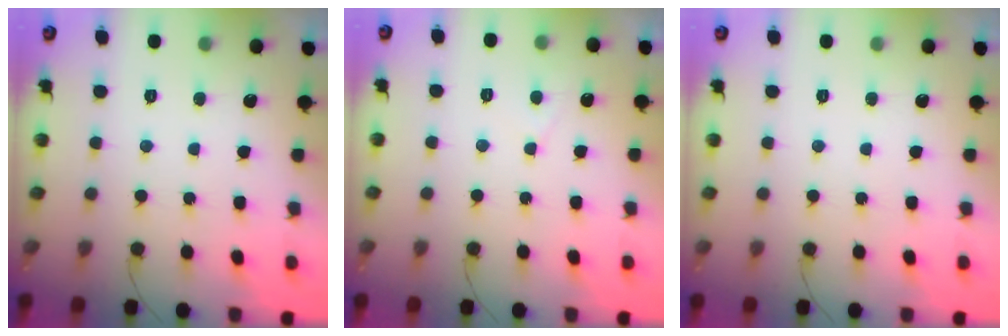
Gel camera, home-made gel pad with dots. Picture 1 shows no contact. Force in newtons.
{"total": 2.6, "press": 2.6, "slide": 0.3}
{"total": 0.0}